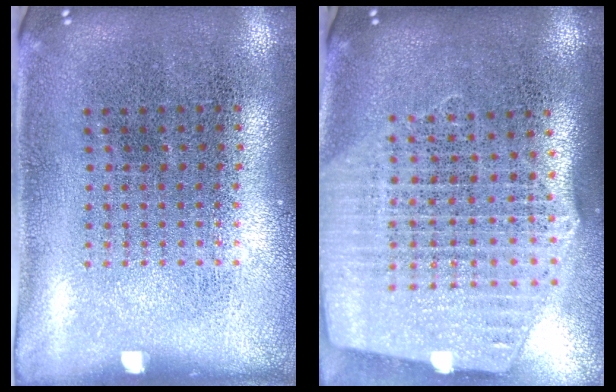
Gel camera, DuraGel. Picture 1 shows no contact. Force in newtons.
{"total": 2.6, "press": 2.3, "slide": 1.3}